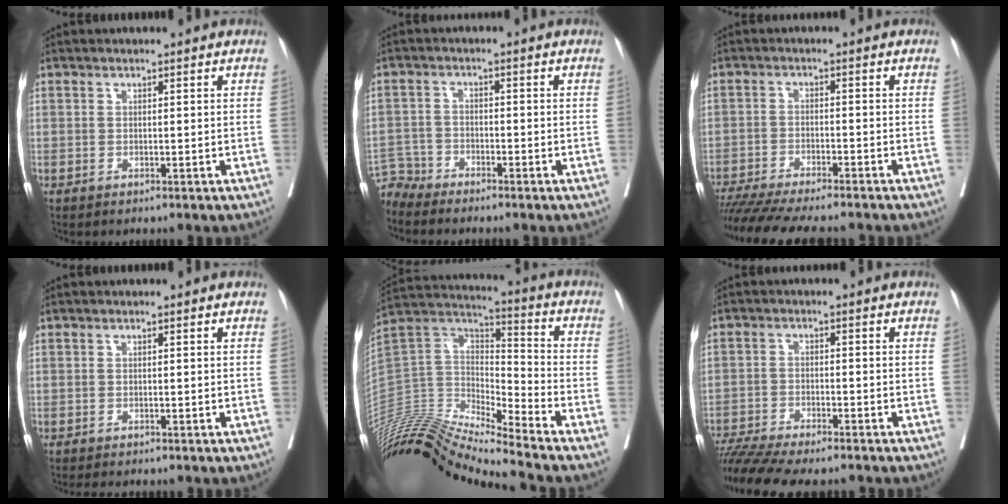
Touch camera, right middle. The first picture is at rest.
{"total": 3.9, "force": [-3.7, 0.1, -1.0], "torque": [0.025, -0.006, -0.072]}
{"total": 16.1, "force": [-14.2, 1.5, 7.4], "torque": [-0.130, -0.031, -0.211]}
{"total": 2.7, "force": [-2.4, 0.7, 1.1], "torque": [-0.017, -0.007, -0.032]}
{"total": 21.5, "force": [-20.1, -0.1, 7.7], "torque": [-0.159, 0.021, -0.366]}
{"total": 14.3, "force": [-12.7, 1.5, 6.3], "torque": [-0.115, -0.011, -0.197]}